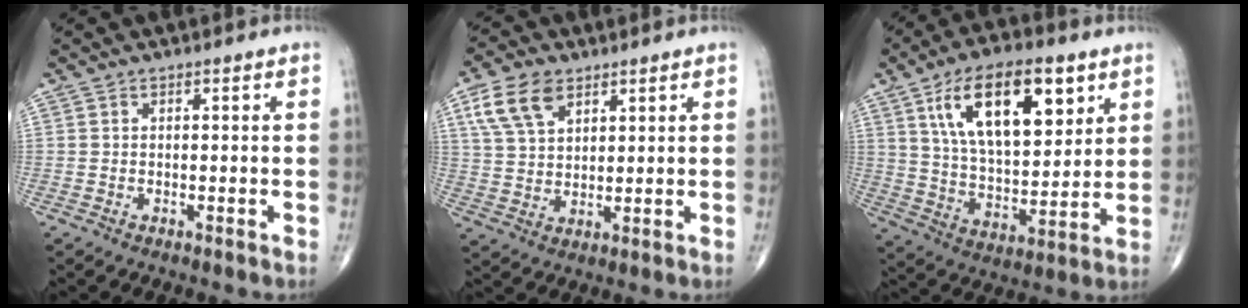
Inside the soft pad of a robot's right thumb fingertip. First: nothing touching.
{"total": 9.2, "force": [4.8, 5.4, 5.8], "torque": [-0.102, -0.010, 0.097]}
{"total": 19.8, "force": [8.7, 9.1, 15.3], "torque": [-0.224, -0.033, 0.156]}